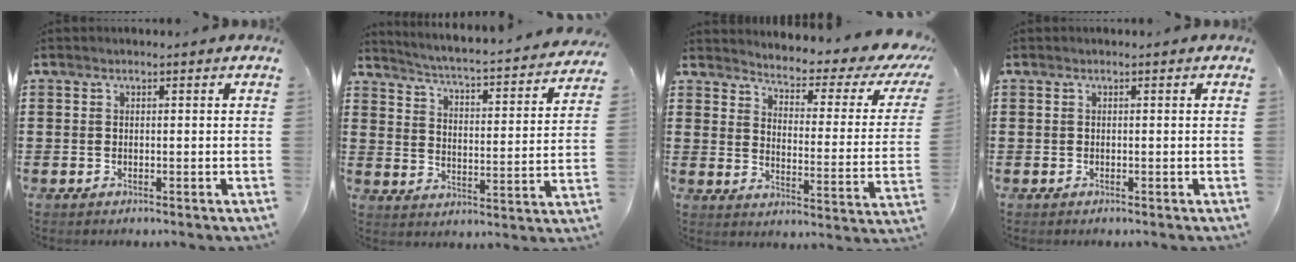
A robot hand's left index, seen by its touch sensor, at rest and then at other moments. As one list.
[{"total": 3.1, "force": [2.9, -0.7, 0.9], "torque": [-0.038, -0.038, 0.037]}, {"total": 3.5, "force": [2.9, 0.3, 1.9], "torque": [-0.049, -0.031, 0.038]}, {"total": 0.0}]